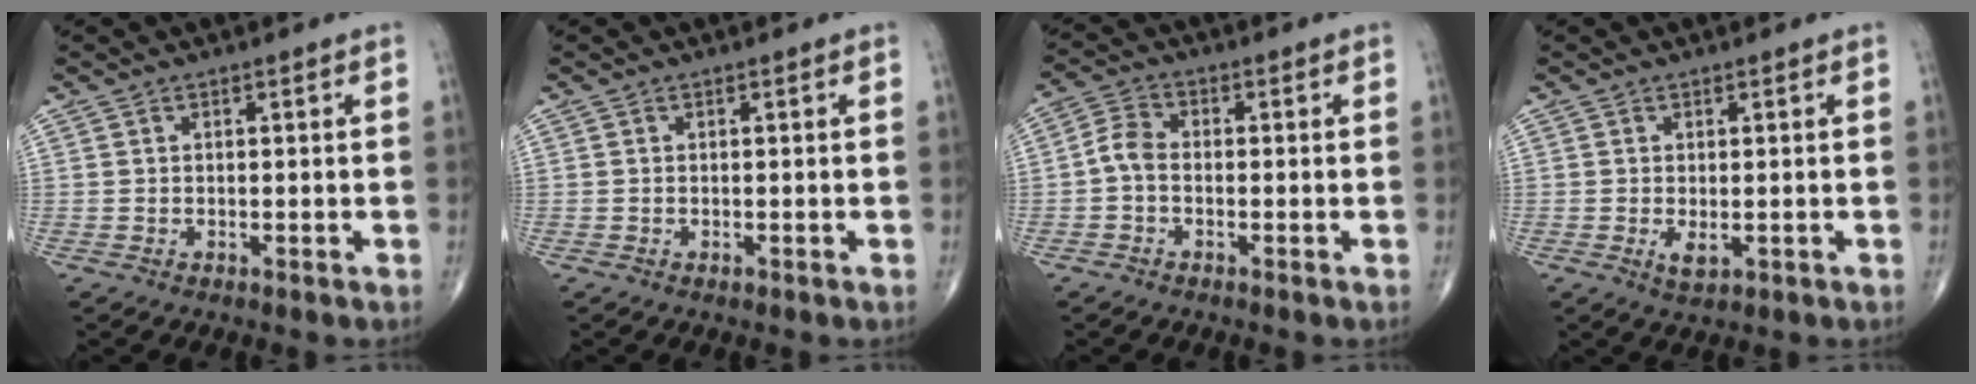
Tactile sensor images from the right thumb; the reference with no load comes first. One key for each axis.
{"total": 0.0}
{"total": 4.1, "fx": -0.9, "fy": 2.7, "fz": 2.9, "tx": -0.055, "ty": 0.015, "tz": -0.029}
{"total": 2.3, "fx": -0.4, "fy": 1.0, "fz": 2.0, "tx": -0.032, "ty": -0.005, "tz": -0.001}